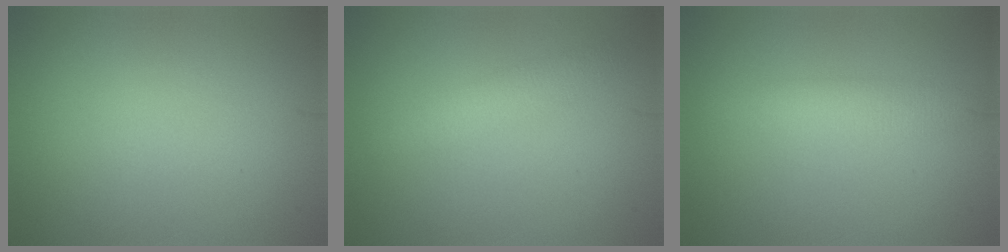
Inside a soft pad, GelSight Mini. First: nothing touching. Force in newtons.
{"total": 2.1, "press": 2.1, "slide": 0.1}
{"total": 2.5, "press": 2.5, "slide": 0.0}